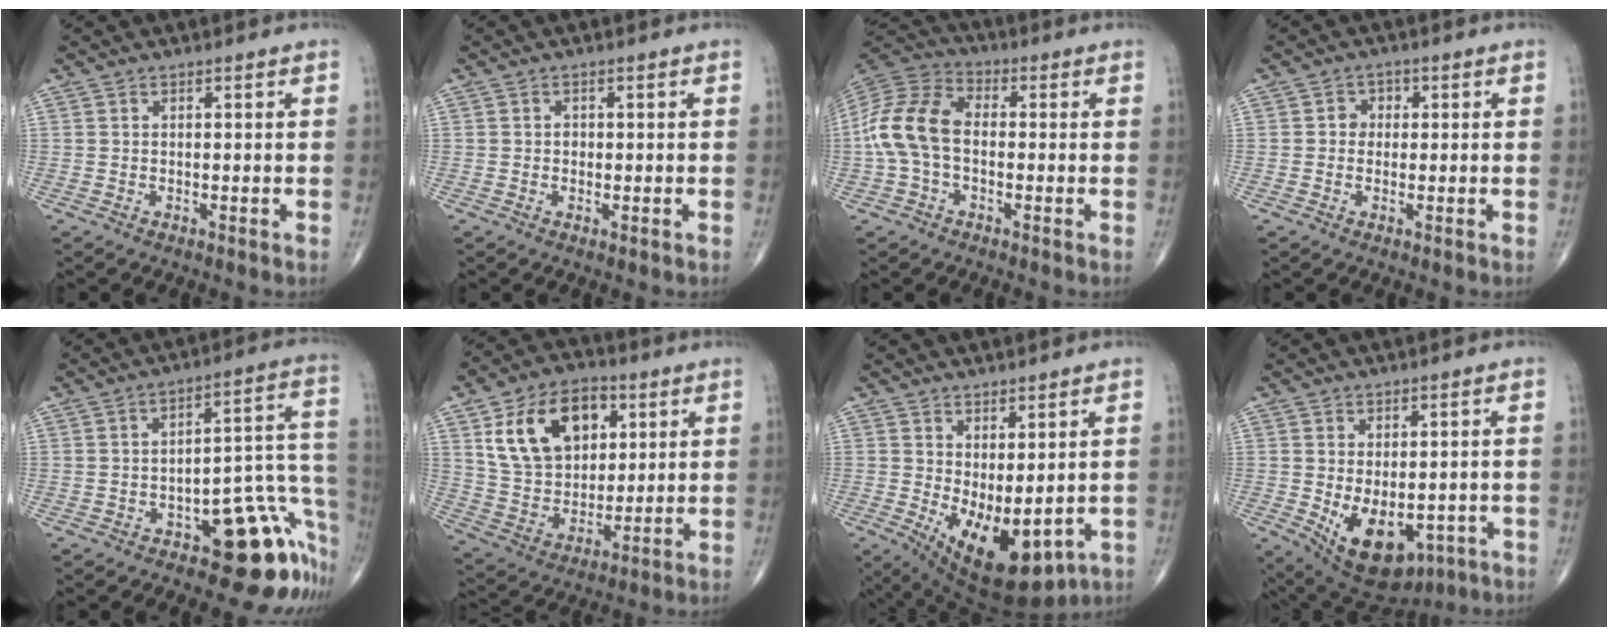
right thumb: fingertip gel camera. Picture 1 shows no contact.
{"total": 1.2, "force": [0.0, 1.0, 0.7], "torque": [-0.008, 0.001, -0.001]}
{"total": 13.1, "force": [-1.0, 8.5, 9.9], "torque": [-0.206, 0.036, -0.029]}
{"total": 2.7, "force": [0.1, 2.4, 1.2], "torque": [0.002, 0.007, -0.004]}
{"total": 17.4, "force": [-9.2, 7.4, 12.8], "torque": [-0.055, 0.105, -0.113]}
{"total": 18.0, "force": [6.7, 12.1, 11.5], "torque": [-0.165, -0.015, 0.125]}
{"total": 13.5, "force": [-1.8, 6.3, 11.8], "torque": [-0.177, -0.023, -0.001]}
{"total": 12.9, "force": [-3.4, 7.7, 9.7], "torque": [-0.134, -0.009, -0.028]}